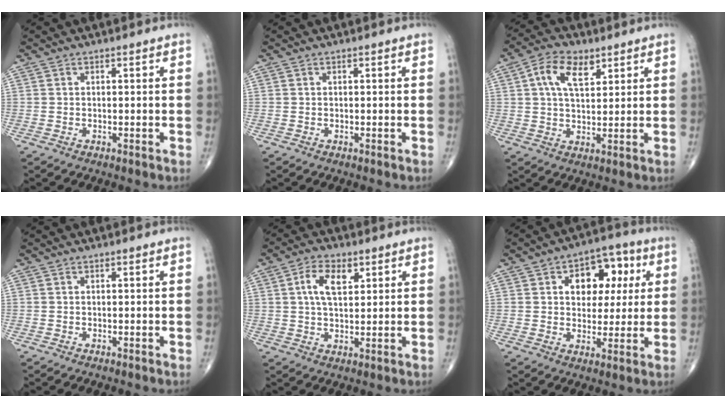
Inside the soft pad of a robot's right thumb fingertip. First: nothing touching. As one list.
[{"total": 0.0}, {"total": 8.6, "force": [3.7, 4.7, 6.2], "torque": [-0.101, -0.005, 0.063]}, {"total": 0.0}, {"total": 7.0, "force": [2.5, 3.7, 5.4], "torque": [-0.092, -0.003, 0.046]}, {"total": 11.8, "force": [3.4, 7.9, 8.1], "torque": [-0.063, 0.008, 0.047]}]